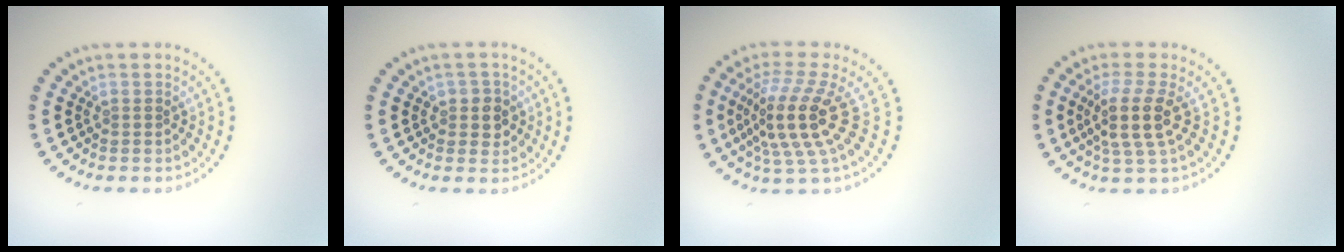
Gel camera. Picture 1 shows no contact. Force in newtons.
{"total": 1.9, "press": 1.8, "slide": 0.6}
{"total": 5.2, "press": 3.9, "slide": 3.4}
{"total": 3.8, "press": 3.0, "slide": 2.3}